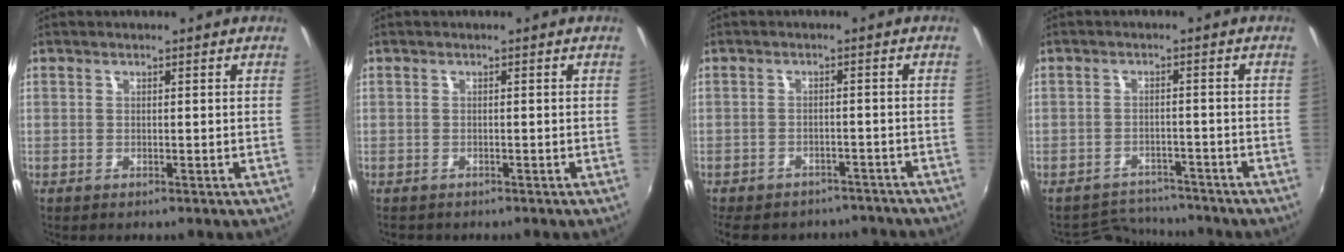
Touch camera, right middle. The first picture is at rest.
{"total": 1.1, "force": [-0.9, 0.8, 0.0], "torque": [-0.004, -0.002, -0.014]}
{"total": 13.5, "force": [-11.2, 6.0, 4.6], "torque": [-0.110, -0.005, -0.143]}
{"total": 6.7, "force": [-6.5, 1.8, -0.1], "torque": [-0.013, 0.008, -0.100]}